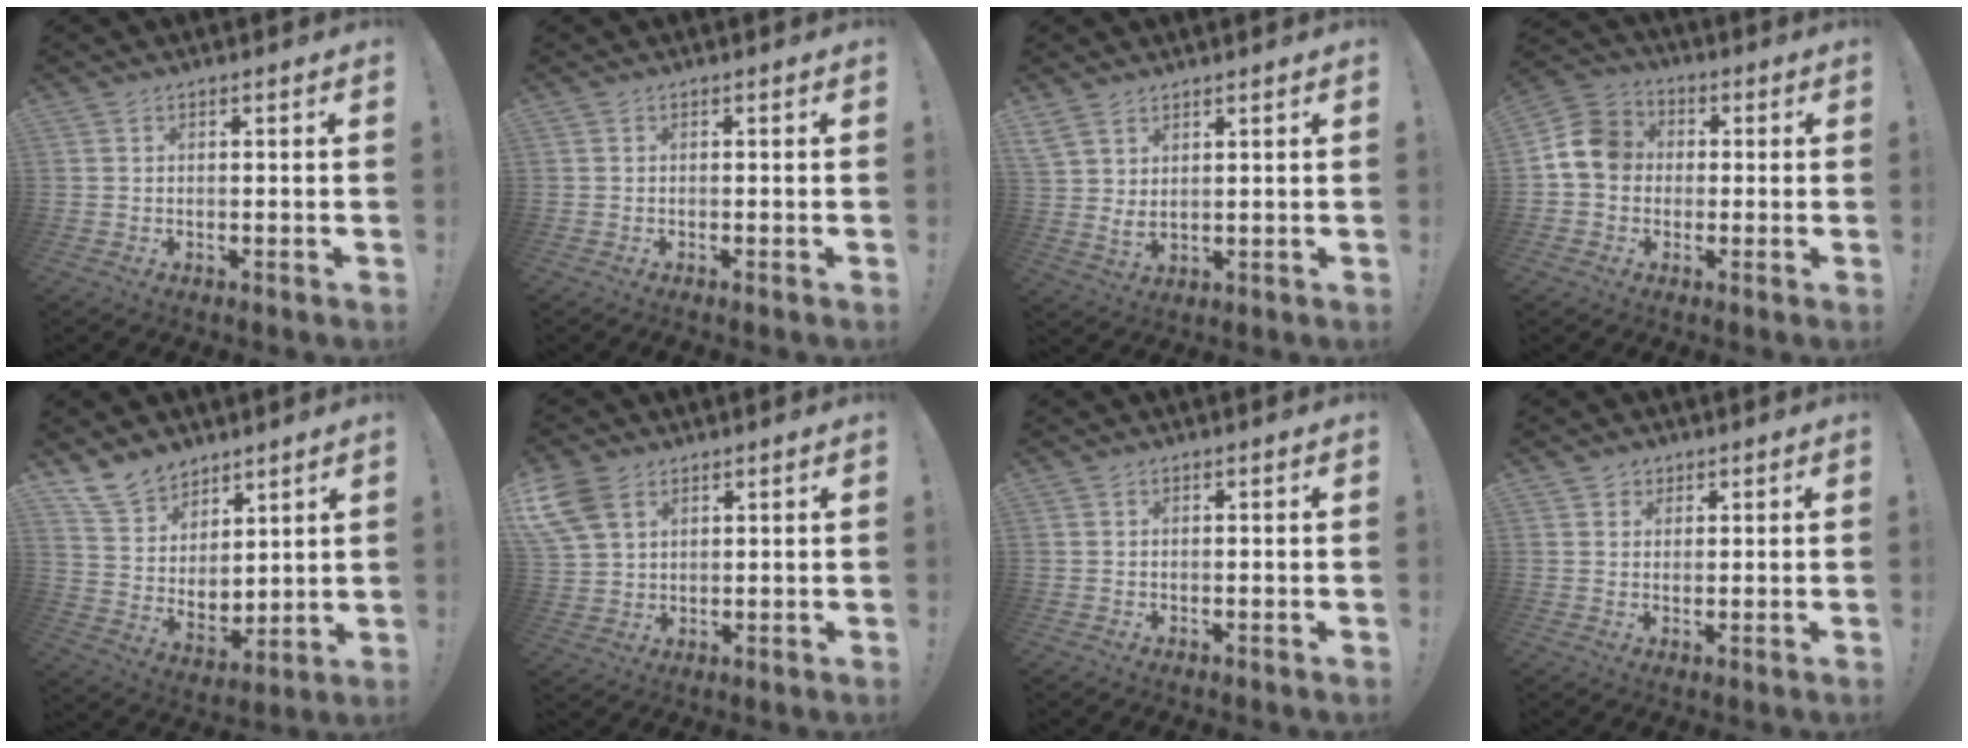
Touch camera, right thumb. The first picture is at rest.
{"total": 0.6, "force": [-0.4, -0.1, 0.4], "torque": [-0.014, 0.001, -0.006]}
{"total": 5.1, "force": [3.7, 1.9, 3.0], "torque": [-0.049, -0.020, 0.071]}
{"total": 11.3, "force": [0.4, 9.7, 5.8], "torque": [-0.093, 0.020, 0.015]}
{"total": 11.6, "force": [9.4, 6.6, 1.8], "torque": [-0.056, -0.072, 0.189]}
{"total": 9.6, "force": [4.7, 6.5, 5.2], "torque": [-0.106, -0.012, 0.096]}
{"total": 0.0}
{"total": 2.6, "force": [1.6, 2.0, 0.3], "torque": [-0.002, -0.006, 0.029]}